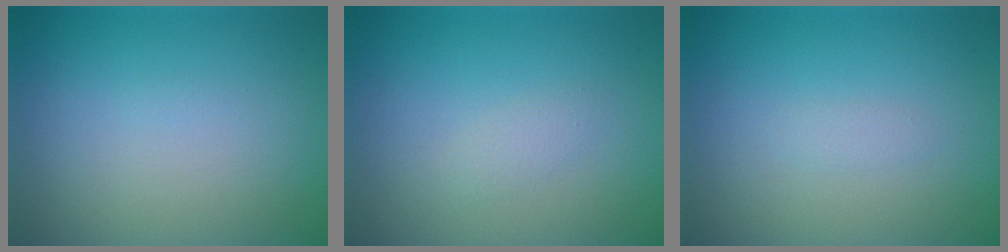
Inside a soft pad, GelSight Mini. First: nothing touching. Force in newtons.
{"total": 1.0, "press": 1.0, "slide": 0.0}
{"total": 0.7, "press": 0.7, "slide": 0.0}